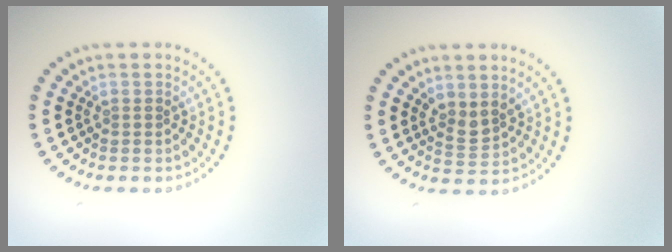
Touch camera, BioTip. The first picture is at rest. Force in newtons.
{"total": 1.9, "press": 1.4, "slide": 1.2}